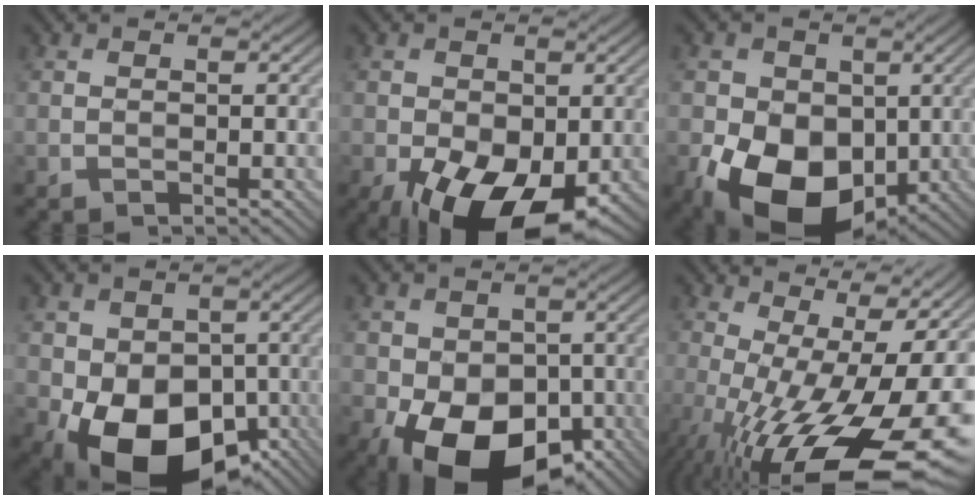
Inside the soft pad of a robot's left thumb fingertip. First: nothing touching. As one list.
[{"total": 11.9, "force": [-4.7, 6.5, 8.8], "torque": [-0.142, -0.032, -0.073]}, {"total": 12.8, "force": [-3.0, 9.2, 8.4], "torque": [-0.147, -0.025, -0.059]}, {"total": 14.0, "force": [-4.9, 9.9, 8.7], "torque": [-0.131, -0.029, -0.081]}, {"total": 13.4, "force": [-5.7, 8.8, 8.4], "torque": [-0.116, -0.028, -0.087]}, {"total": 20.6, "force": [-5.6, 7.7, 18.3], "torque": [-0.277, -0.010, -0.094]}]